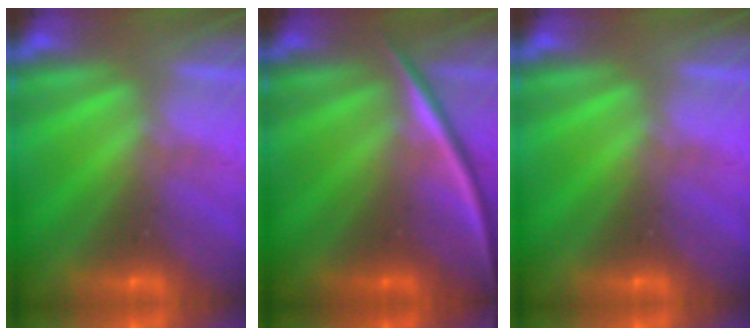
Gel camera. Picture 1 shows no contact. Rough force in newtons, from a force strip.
{"total": 2.2}
{"total": 0.0}